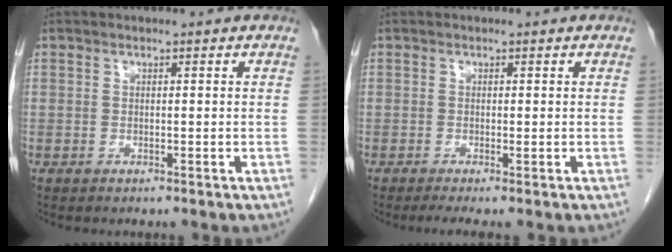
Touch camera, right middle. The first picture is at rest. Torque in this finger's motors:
{"motor_torque": [0.09, 0.11, 0.06, 0.02]}